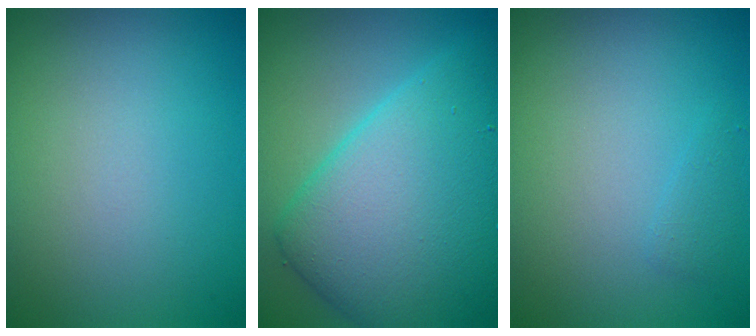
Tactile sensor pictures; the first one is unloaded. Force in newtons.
{"total": 12.0, "press": 12.0, "slide": 0.2}
{"total": 0.8, "press": 0.8, "slide": 0.1}